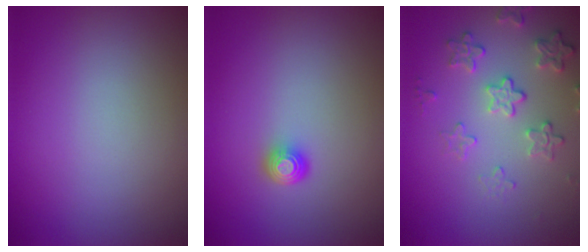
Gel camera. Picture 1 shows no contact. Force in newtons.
{"total": 1.5, "press": 1.1, "slide": 1.1}
{"total": 3.0, "press": 2.9, "slide": 0.9}